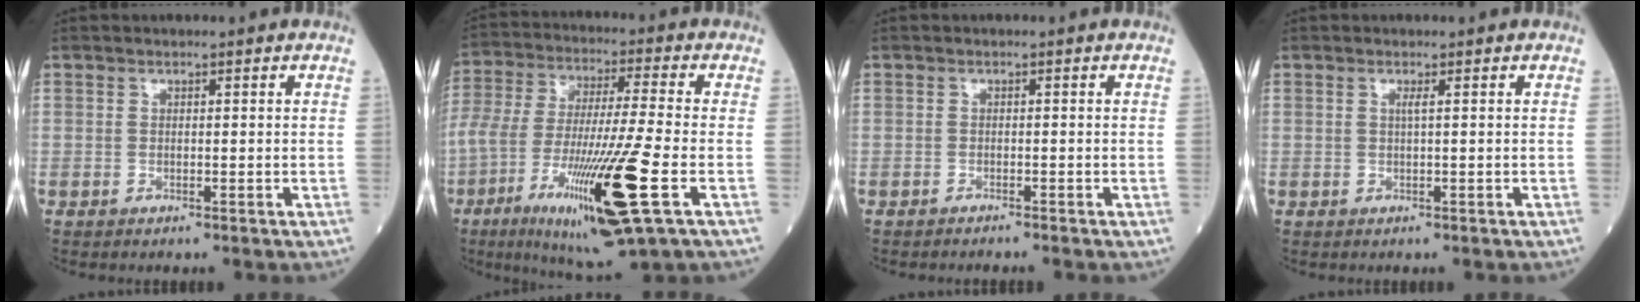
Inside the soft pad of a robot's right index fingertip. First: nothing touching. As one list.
[{"total": 20.2, "force": [-8.1, 1.1, 18.5], "torque": [-0.371, -0.045, -0.147]}, {"total": 1.2, "force": [-1.1, 0.0, 0.4], "torque": [-0.007, 0.001, -0.016]}, {"total": 0.8, "force": [0.2, -0.2, 0.8], "torque": [-0.016, 0.001, 0.003]}]